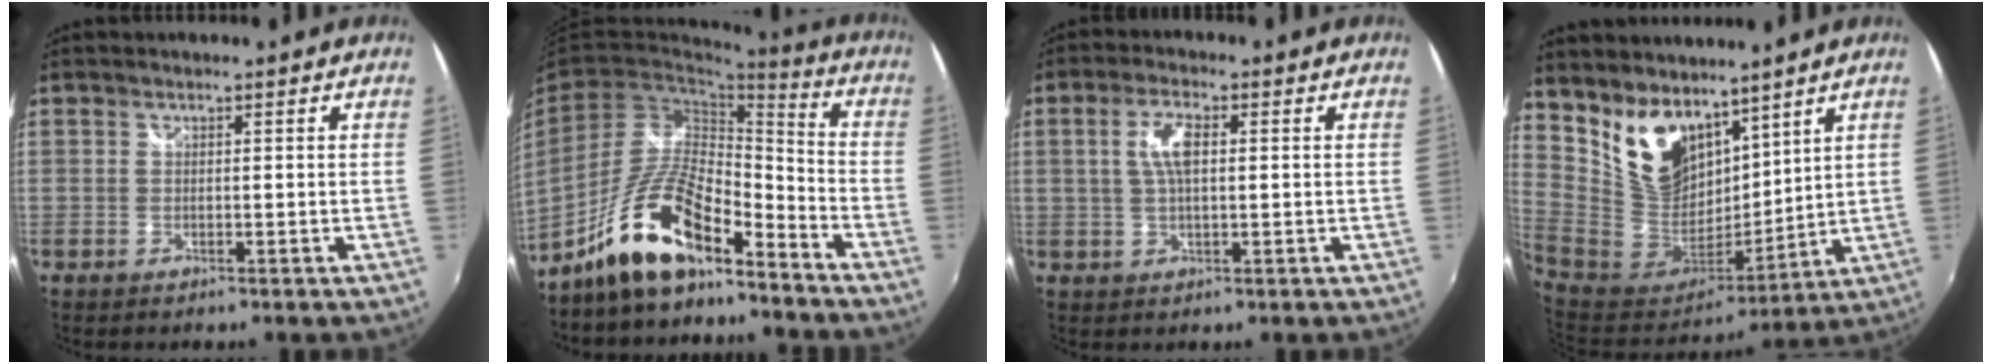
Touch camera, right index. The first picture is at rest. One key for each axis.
{"total": 14.6, "fx": -10.9, "fy": 3.8, "fz": 8.9, "tx": -0.184, "ty": 0.004, "tz": -0.203}
{"total": 5.2, "fx": 0.8, "fy": 1.8, "fz": 4.8, "tx": -0.094, "ty": 0.007, "tz": 0.016}
{"total": 16.6, "fx": 11.5, "fy": 9.4, "fz": 7.2, "tx": -0.160, "ty": 0.010, "tz": 0.242}